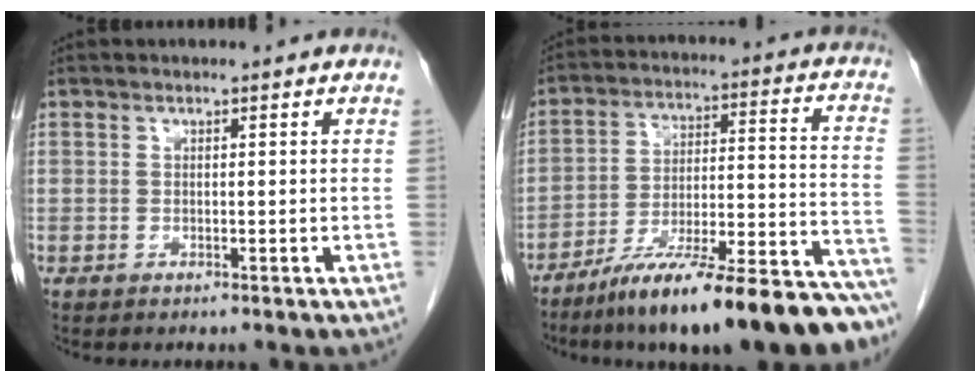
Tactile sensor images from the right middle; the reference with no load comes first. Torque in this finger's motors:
{"motor_torque": [1.11, -1.03, 0.31, 0.10]}